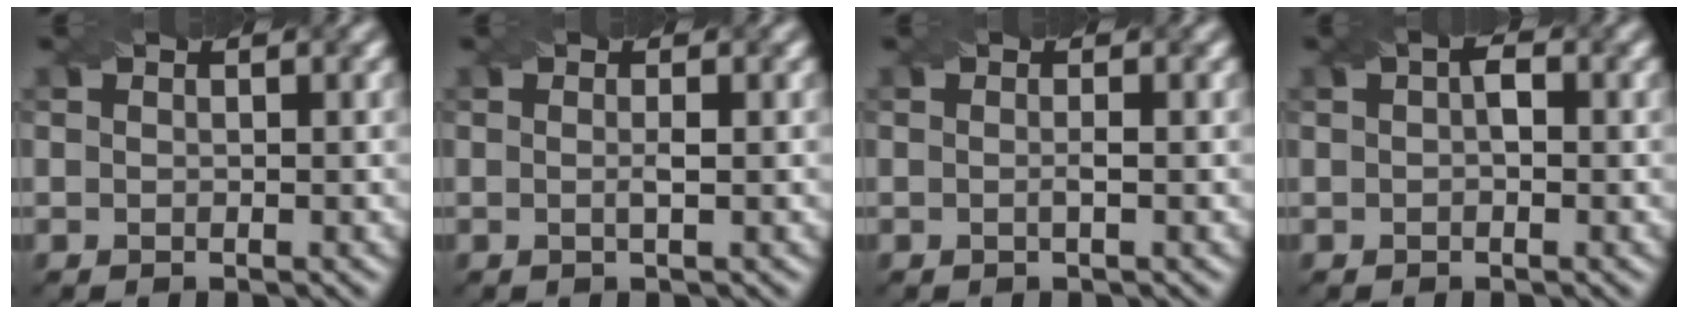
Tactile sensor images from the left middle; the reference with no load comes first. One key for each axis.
{"total": 1.1, "fx": -0.2, "fy": 0.1, "fz": 1.1, "tx": -0.021, "ty": -0.001, "tz": -0.005}
{"total": 0.8, "fx": -0.3, "fy": 0.0, "fz": 0.8, "tx": -0.017, "ty": -0.002, "tz": -0.005}
{"total": 1.3, "fx": 0.0, "fy": 0.6, "fz": 1.1, "tx": -0.021, "ty": 0.004, "tz": 0.000}